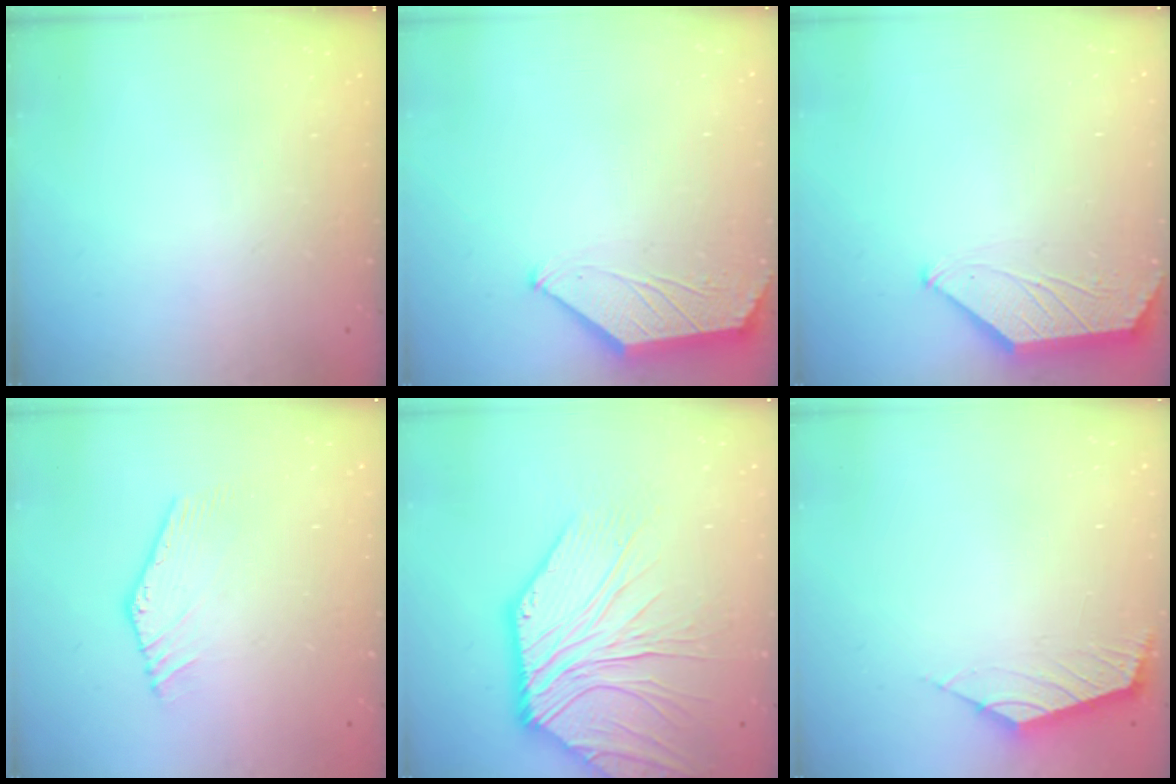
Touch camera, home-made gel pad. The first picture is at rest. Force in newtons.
{"total": 1.6, "press": 1.6, "slide": 0.2}
{"total": 1.8, "press": 1.7, "slide": 0.3}
{"total": 3.5, "press": 3.5, "slide": 0.2}
{"total": 14.9, "press": 14.8, "slide": 1.4}
{"total": 2.4, "press": 2.4, "slide": 0.4}